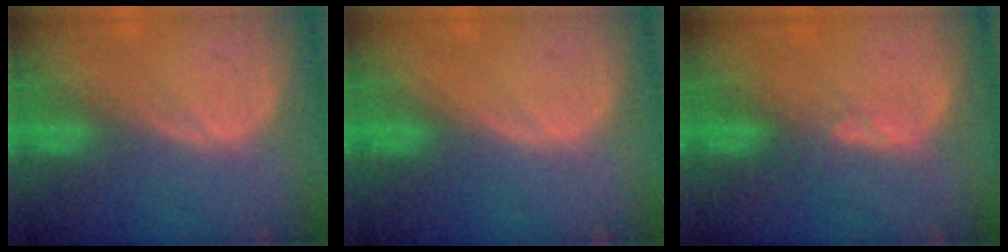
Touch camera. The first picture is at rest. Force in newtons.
{"total": 0.0}
{"total": 1.6, "press": 1.5, "slide": 0.7}